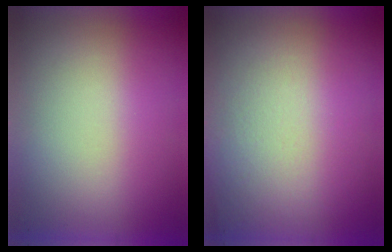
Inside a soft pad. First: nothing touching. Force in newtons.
{"total": 4.5}